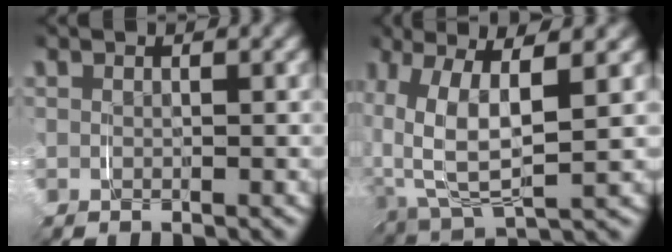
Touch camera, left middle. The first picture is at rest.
{"total": 5.2, "force": [1.6, 2.9, 3.9], "torque": [-0.075, 0.002, 0.021]}